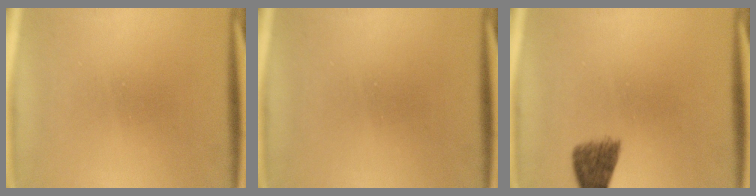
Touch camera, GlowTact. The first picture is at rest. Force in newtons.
{"total": 0.0}
{"total": 5.1}